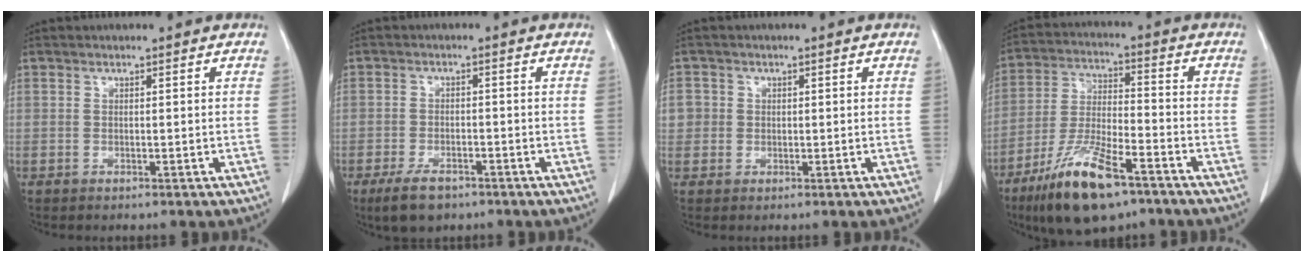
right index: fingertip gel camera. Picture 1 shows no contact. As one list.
[{"total": 5.1, "force": [-3.5, 2.4, 2.9], "torque": [-0.059, -0.004, -0.056]}, {"total": 2.8, "force": [0.2, 2.8, 0.3], "torque": [0.006, 0.007, 0.005]}, {"total": 14.2, "force": [-9.1, 3.5, 10.4], "torque": [-0.207, -0.023, -0.161]}]